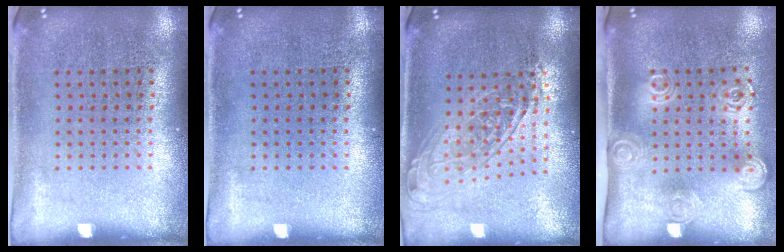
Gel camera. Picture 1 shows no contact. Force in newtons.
{"total": 0.0}
{"total": 1.6, "press": 1.3, "slide": 0.9}
{"total": 2.0, "press": 1.4, "slide": 1.5}